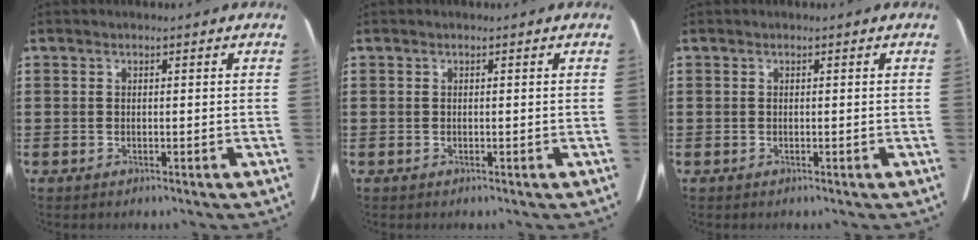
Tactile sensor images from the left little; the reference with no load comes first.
{"total": 0.0}
{"total": 0.0}